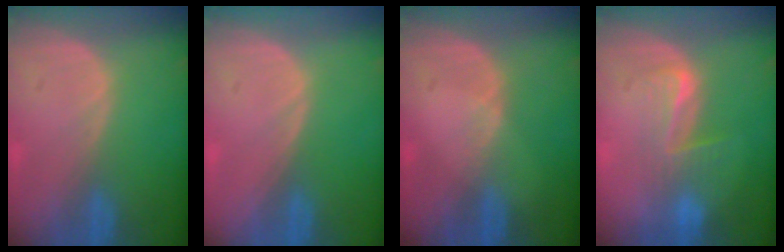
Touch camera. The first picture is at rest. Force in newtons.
{"total": 0.0}
{"total": 1.1, "press": 0.8, "slide": 0.8}
{"total": 4.6, "press": 4.4, "slide": 1.4}